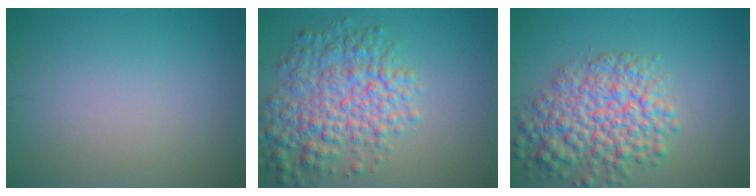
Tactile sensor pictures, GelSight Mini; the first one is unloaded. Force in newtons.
{"total": 6.8, "press": 6.8, "slide": 0.2}
{"total": 7.0, "press": 7.0, "slide": 0.3}